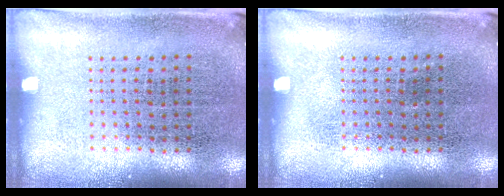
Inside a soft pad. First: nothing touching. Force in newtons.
{"total": 0.0}